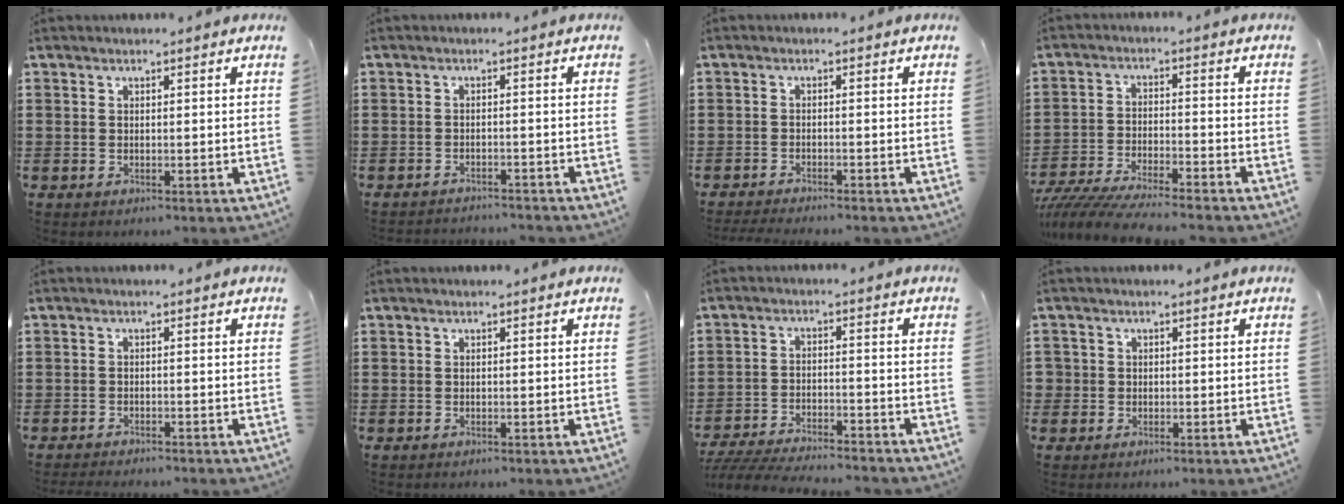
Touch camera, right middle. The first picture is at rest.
{"total": 1.8, "force": [-1.8, -0.1, 0.0], "torque": [-0.006, -0.002, -0.036]}
{"total": 1.8, "force": [-1.7, -0.2, 0.6], "torque": [-0.011, -0.002, -0.032]}
{"total": 6.5, "force": [-6.3, -0.1, 1.7], "torque": [-0.050, -0.014, -0.126]}
{"total": 1.4, "force": [-1.4, -0.1, 0.1], "torque": [-0.007, -0.001, -0.029]}
{"total": 0.0}
{"total": 5.6, "force": [-5.4, 0.2, 1.2], "torque": [-0.031, -0.005, -0.109]}
{"total": 1.3, "force": [-0.1, 1.3, 0.2], "torque": [-0.010, 0.004, -0.003]}